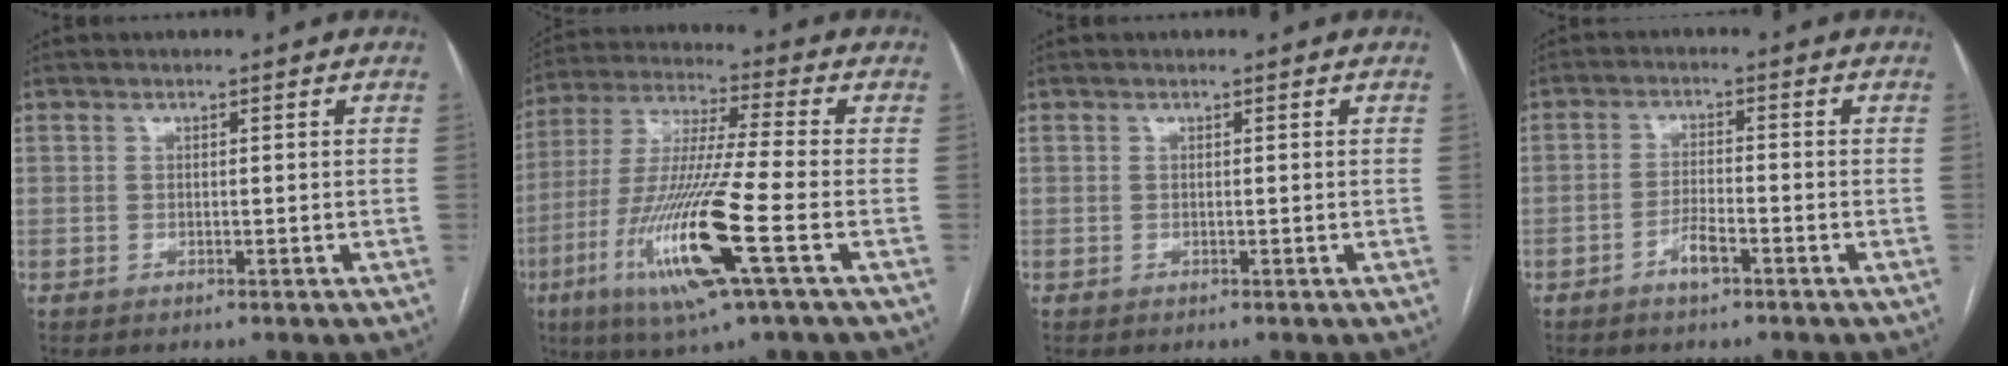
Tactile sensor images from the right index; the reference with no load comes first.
{"total": 17.4, "force": [-6.3, 0.1, 16.2], "torque": [-0.341, -0.026, -0.120]}
{"total": 0.0}
{"total": 3.3, "force": [-2.1, 0.7, 2.4], "torque": [-0.044, 0.002, -0.039]}